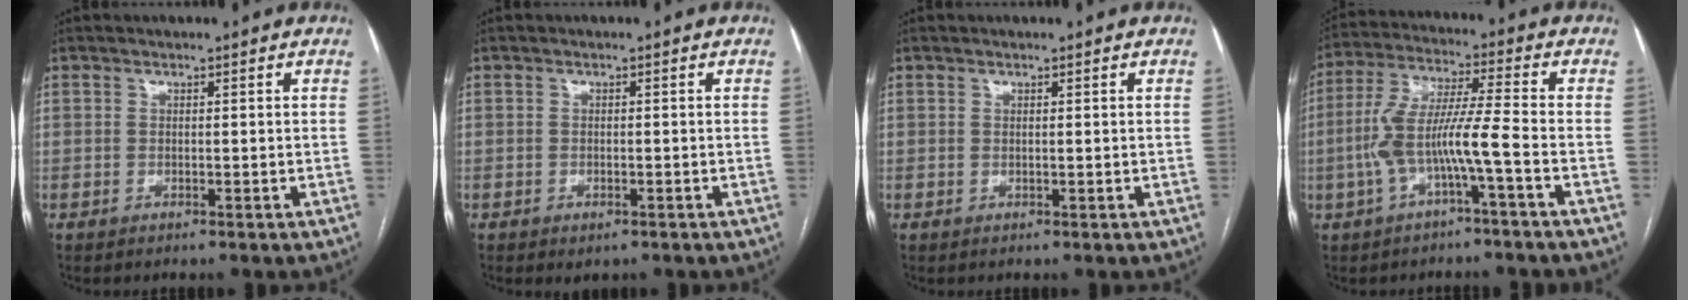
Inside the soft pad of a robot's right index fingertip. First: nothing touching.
{"total": 1.6, "force": [-1.0, 1.0, 0.8], "torque": [-0.008, 0.002, -0.005]}
{"total": 0.0}
{"total": 9.3, "force": [-3.1, 0.1, 8.8], "torque": [-0.187, 0.025, -0.059]}